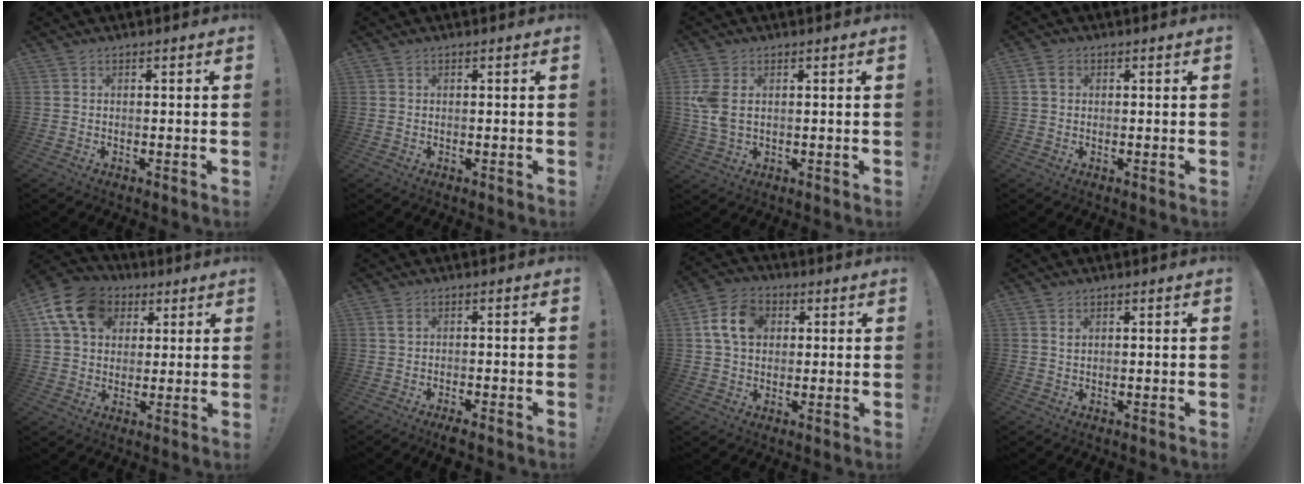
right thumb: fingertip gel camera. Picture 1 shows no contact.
{"total": 0.0}
{"total": 6.2, "force": [1.3, 3.8, 4.7], "torque": [-0.105, 0.000, 0.025]}
{"total": 3.3, "force": [0.7, 2.4, 2.1], "torque": [-0.037, 0.006, 0.014]}
{"total": 14.9, "force": [5.6, 11.6, 7.6], "torque": [-0.115, -0.013, 0.111]}
{"total": 2.7, "force": [-1.7, 0.4, 2.1], "torque": [-0.037, 0.002, -0.029]}
{"total": 10.7, "force": [2.5, 8.1, 6.4], "torque": [-0.115, 0.017, 0.050]}
{"total": 1.0, "force": [0.7, 0.5, 0.5], "torque": [-0.008, -0.003, 0.013]}